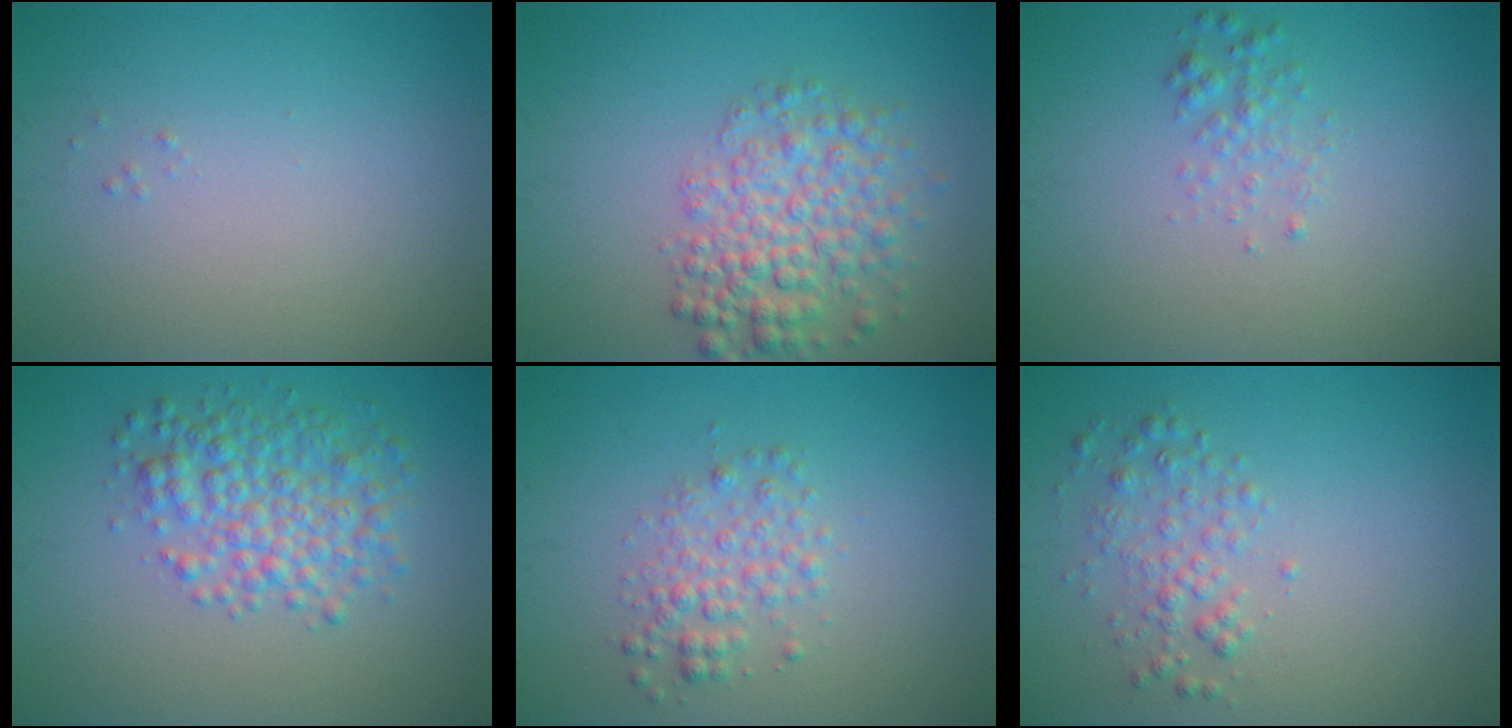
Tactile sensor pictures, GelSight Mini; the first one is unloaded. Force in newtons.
{"total": 5.0, "press": 5.0, "slide": 0.2}
{"total": 1.4, "press": 1.4, "slide": 0.0}
{"total": 4.7, "press": 4.7, "slide": 0.0}
{"total": 2.5, "press": 2.5, "slide": 0.1}
{"total": 2.0, "press": 2.0, "slide": 0.1}